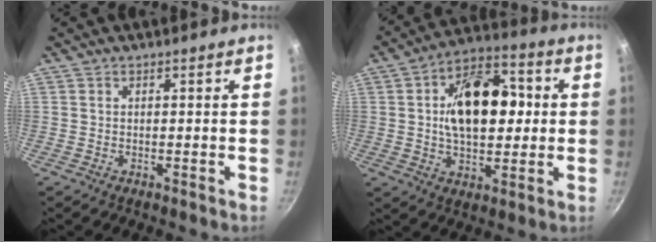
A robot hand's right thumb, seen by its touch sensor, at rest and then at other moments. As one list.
[{"total": 17.4, "force": [1.9, 10.5, 13.8], "torque": [-0.180, 0.018, 0.018]}]